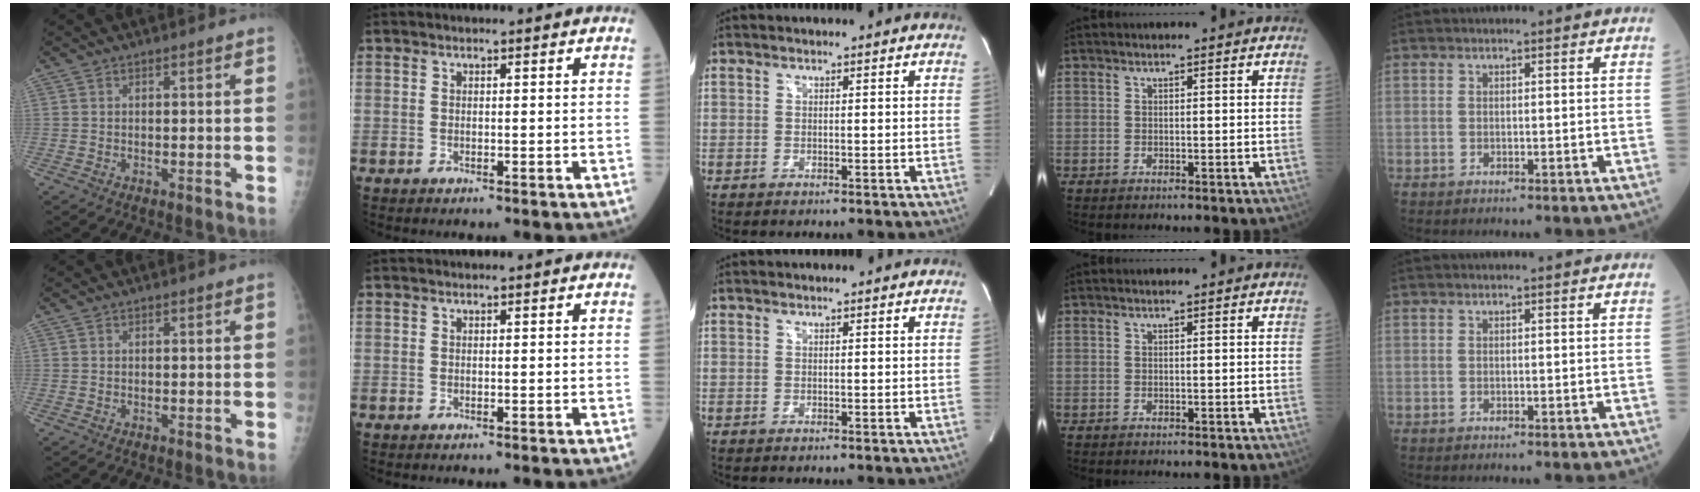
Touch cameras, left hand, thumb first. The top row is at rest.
{}